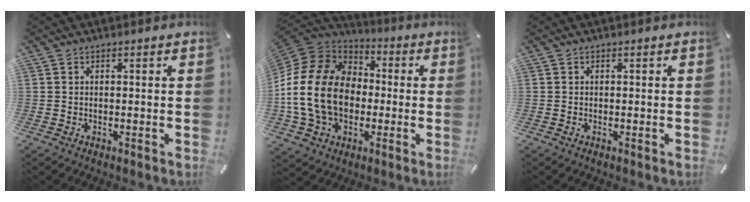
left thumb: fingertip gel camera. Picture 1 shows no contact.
{"total": 20.2, "force": [-3.1, 16.0, 12.1], "torque": [-0.277, 0.021, -0.057]}
{"total": 0.0}